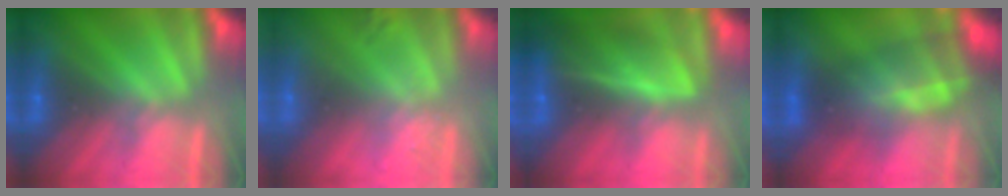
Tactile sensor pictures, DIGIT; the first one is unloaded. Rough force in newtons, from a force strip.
{"total": 2.6}
{"total": 7.6}
{"total": 7.1}